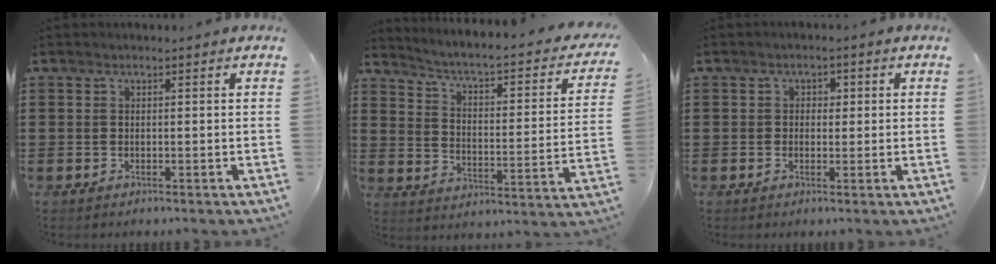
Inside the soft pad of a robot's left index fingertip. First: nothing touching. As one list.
[{"total": 3.2, "force": [2.1, 0.1, 2.3], "torque": [-0.060, -0.033, 0.022]}, {"total": 1.6, "force": [-0.3, 1.4, 0.8], "torque": [-0.020, 0.010, -0.009]}]